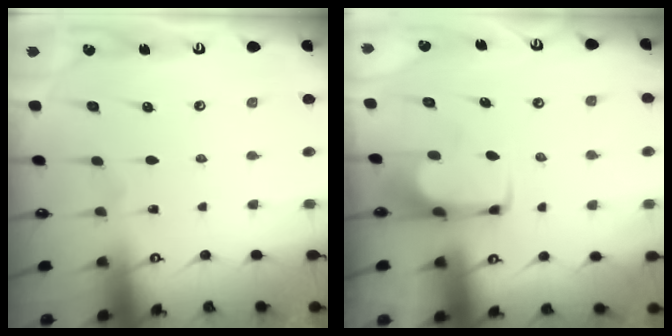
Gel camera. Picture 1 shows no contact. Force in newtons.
{"total": 1.6, "press": 1.5, "slide": 0.3}